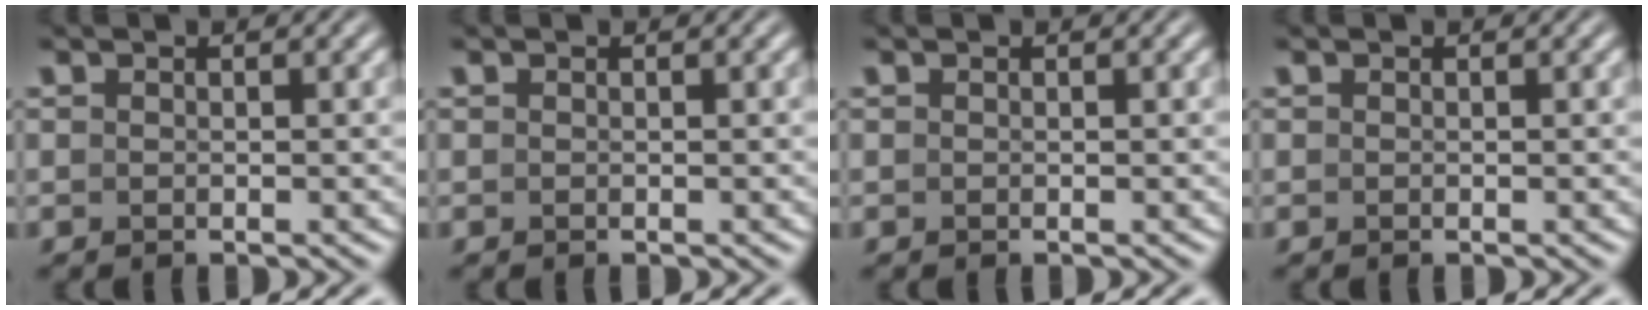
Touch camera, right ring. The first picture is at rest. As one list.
[{"total": 0.0}, {"total": 0.0}, {"total": 0.0}]